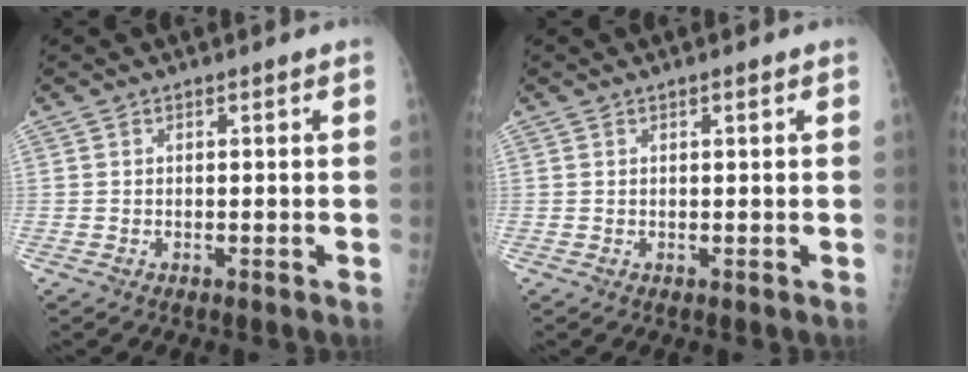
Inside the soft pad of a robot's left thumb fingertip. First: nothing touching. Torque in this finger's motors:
{"motor_torque": [-0.24, -0.11, 0.05, 0.02, 0.04]}